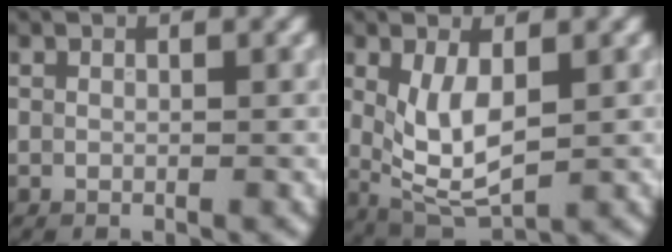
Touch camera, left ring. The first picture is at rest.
{"total": 5.1, "force": [0.7, 2.3, 4.5], "torque": [-0.103, -0.009, 0.019]}